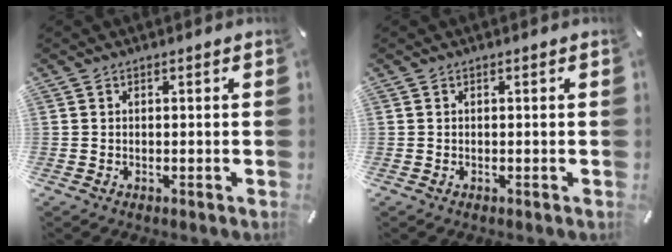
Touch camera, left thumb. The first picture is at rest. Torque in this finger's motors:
{"motor_torque": [-0.01, 0.05, -0.02, -0.03, 0.01]}